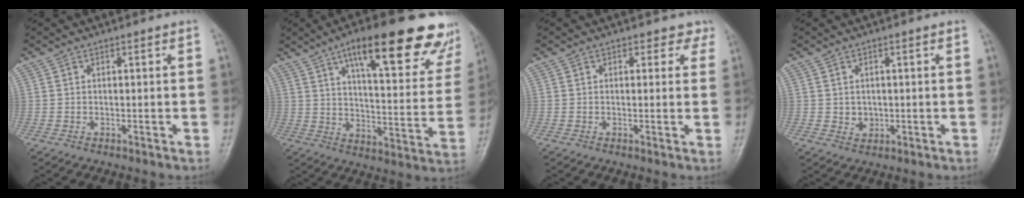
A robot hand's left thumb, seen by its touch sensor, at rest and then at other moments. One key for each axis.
{"total": 24.8, "fx": 15.2, "fy": 7.5, "fz": 18.1, "tx": -0.208, "ty": -0.040, "tz": 0.211}
{"total": 2.5, "fx": 1.9, "fy": 1.7, "fz": 0.3, "tx": 0.026, "ty": -0.009, "tz": 0.005}
{"total": 2.2, "fx": 0.1, "fy": 2.0, "fz": 1.0, "tx": -0.007, "ty": -0.001, "tz": 0.007}